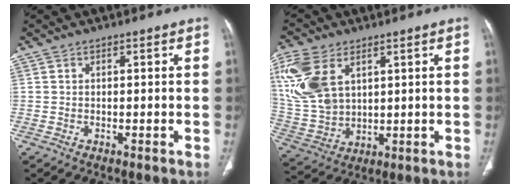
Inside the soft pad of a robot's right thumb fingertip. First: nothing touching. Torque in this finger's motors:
{"motor_torque": [0.24, 0.41, 1.45, 0.67, 0.18]}